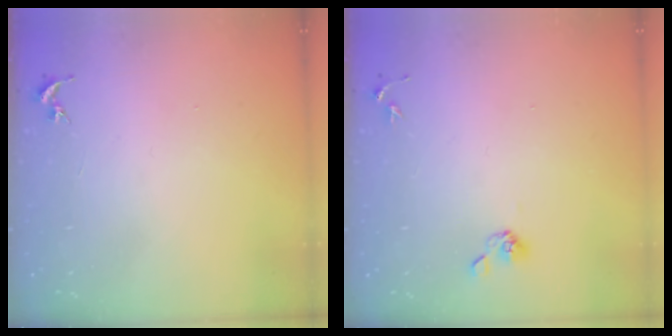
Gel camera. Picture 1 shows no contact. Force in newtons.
{"total": 5.0, "press": 4.7, "slide": 1.7}